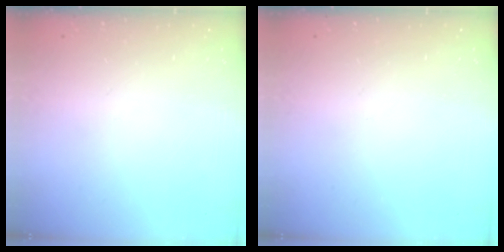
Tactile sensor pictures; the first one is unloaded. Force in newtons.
{"total": 0.0}